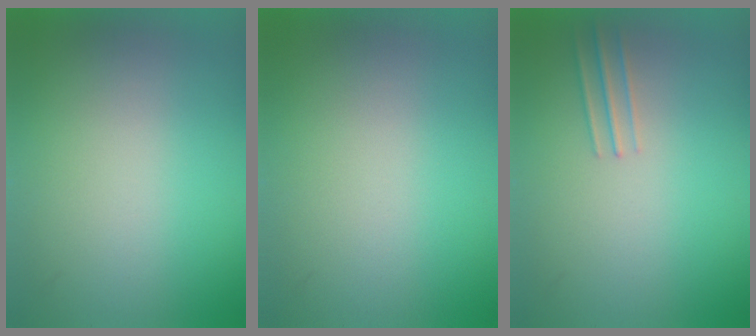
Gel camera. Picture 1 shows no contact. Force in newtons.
{"total": 1.0}
{"total": 1.0}